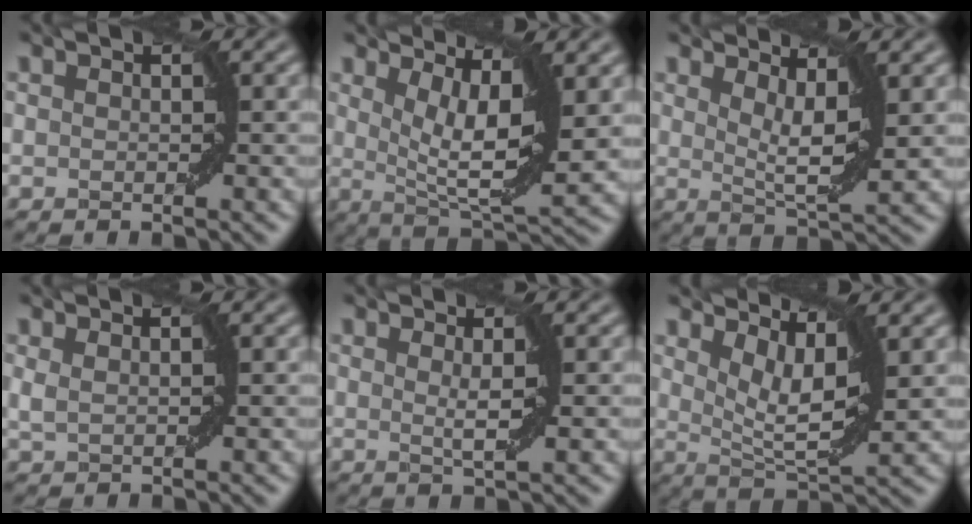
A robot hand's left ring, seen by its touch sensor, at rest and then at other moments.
{"total": 7.2, "force": [2.4, 2.0, 6.5], "torque": [-0.107, -0.010, 0.046]}
{"total": 4.1, "force": [1.9, 0.9, 3.4], "torque": [-0.058, -0.008, 0.035]}
{"total": 1.1, "force": [0.6, 0.3, 0.8], "torque": [-0.018, 0.001, 0.013]}
{"total": 1.9, "force": [0.5, 0.2, 1.8], "torque": [-0.032, -0.004, 0.009]}
{"total": 5.2, "force": [2.8, 1.4, 4.1], "torque": [-0.073, -0.006, 0.054]}